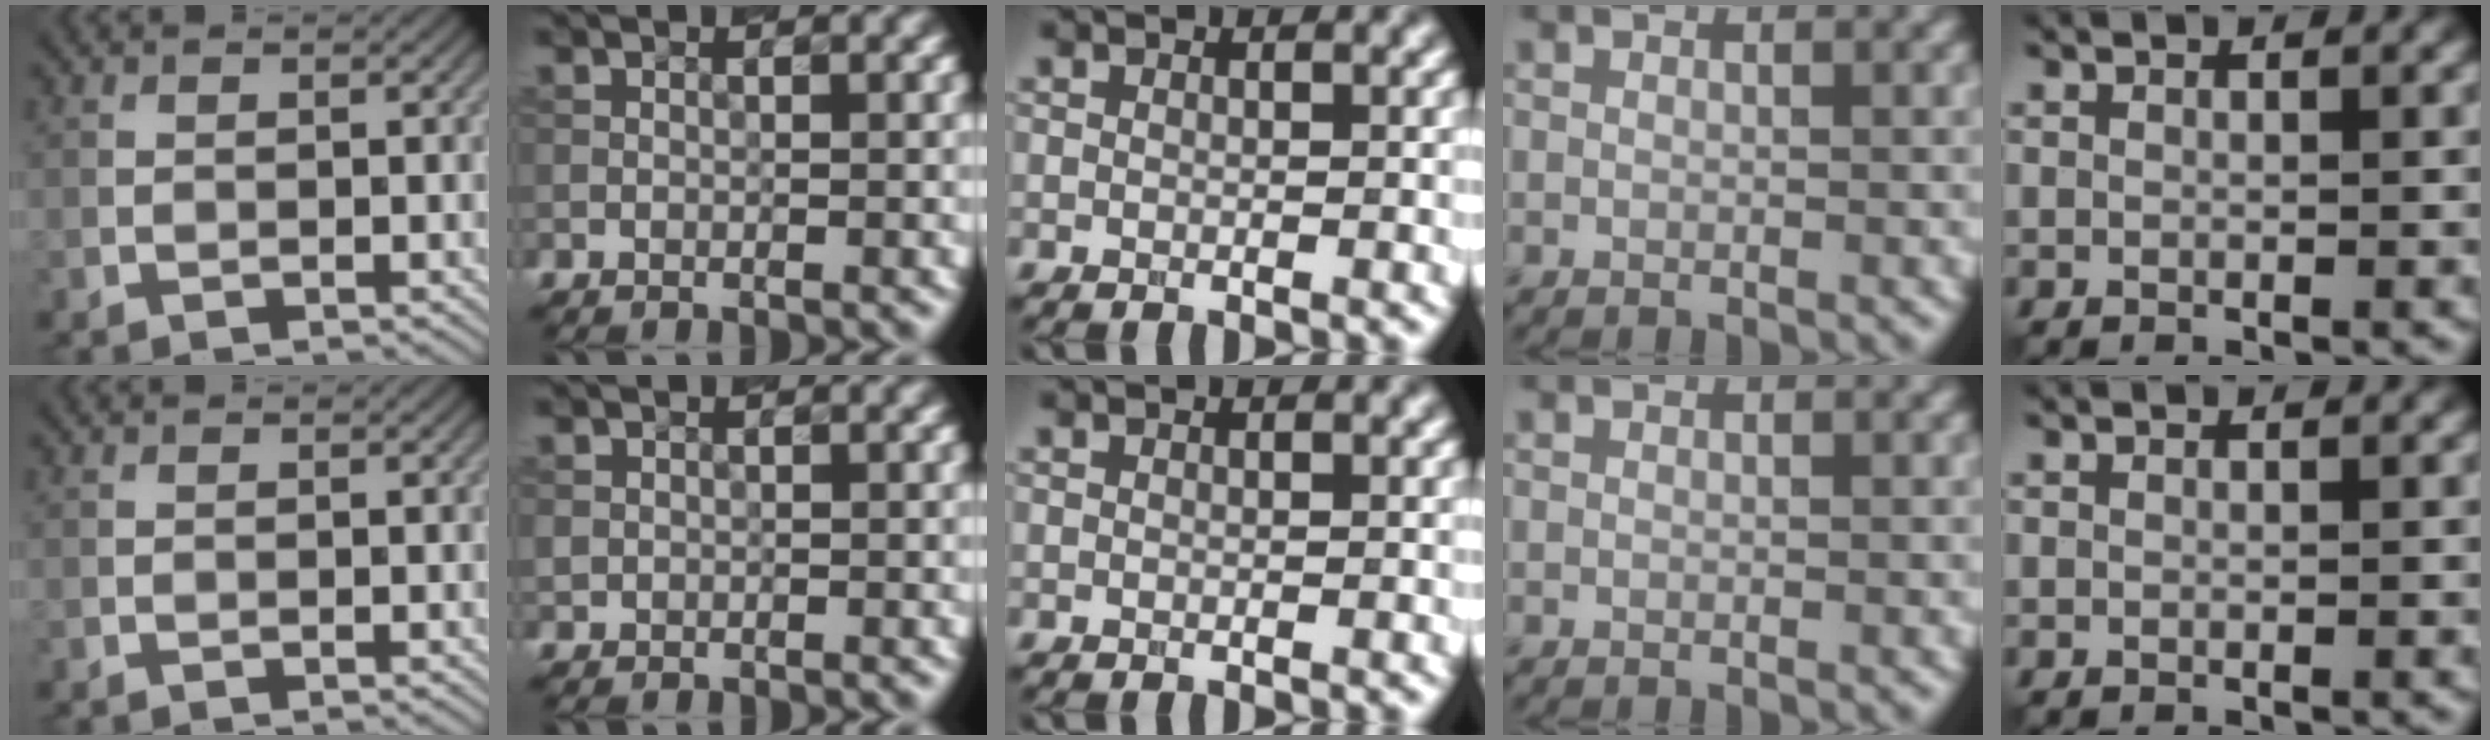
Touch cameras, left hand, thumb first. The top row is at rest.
{"index": {"total": 0.6, "force": [0.1, 0.6, 0.0], "torque": [0.005, -0.003, 0.000]}}